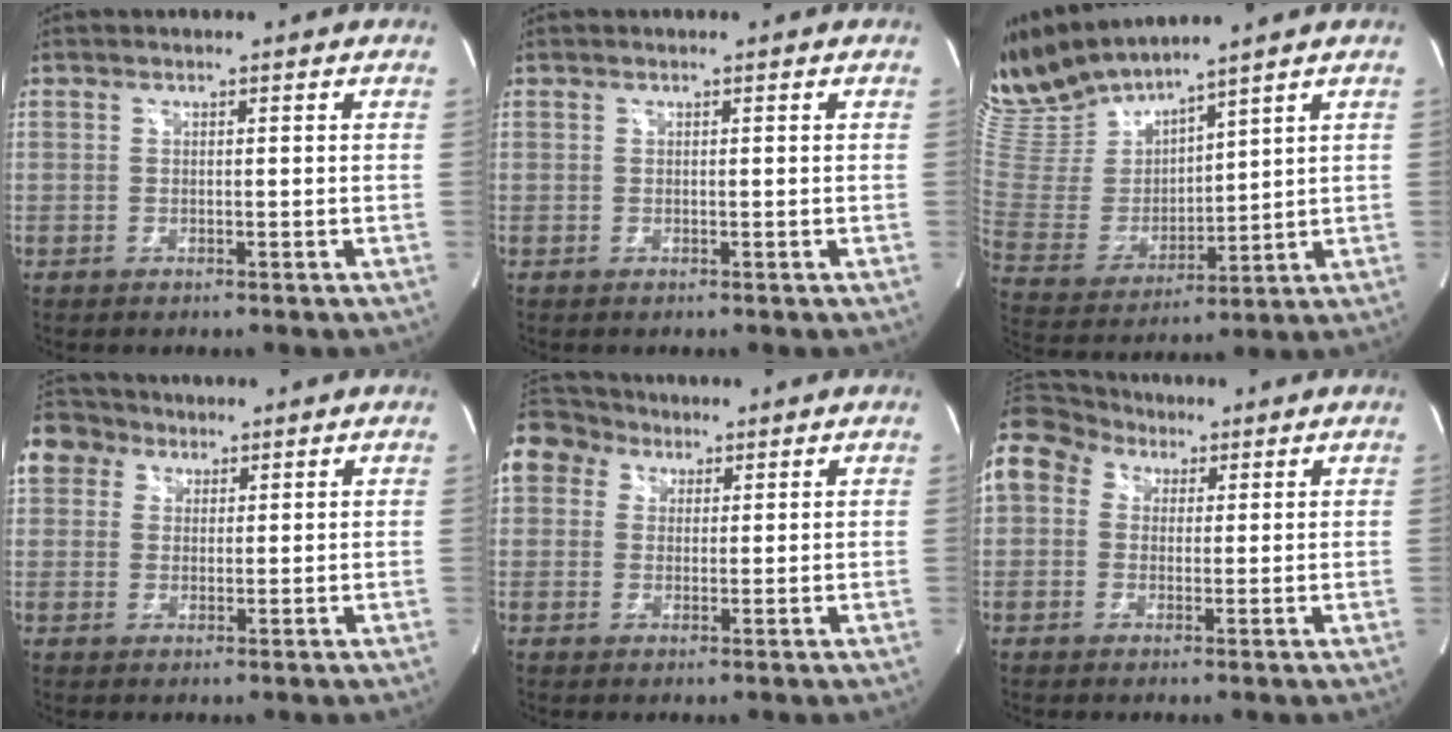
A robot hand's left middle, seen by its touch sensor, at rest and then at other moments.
{"total": 0.0}
{"total": 13.1, "force": [12.3, 1.0, 4.6], "torque": [-0.111, -0.005, 0.261]}
{"total": 6.4, "force": [3.7, 5.1, 1.3], "torque": [-0.029, 0.031, 0.074]}
{"total": 10.0, "force": [5.4, 7.9, 3.0], "torque": [-0.078, 0.051, 0.104]}
{"total": 15.7, "force": [7.3, 12.1, 6.7], "torque": [-0.202, 0.094, 0.141]}